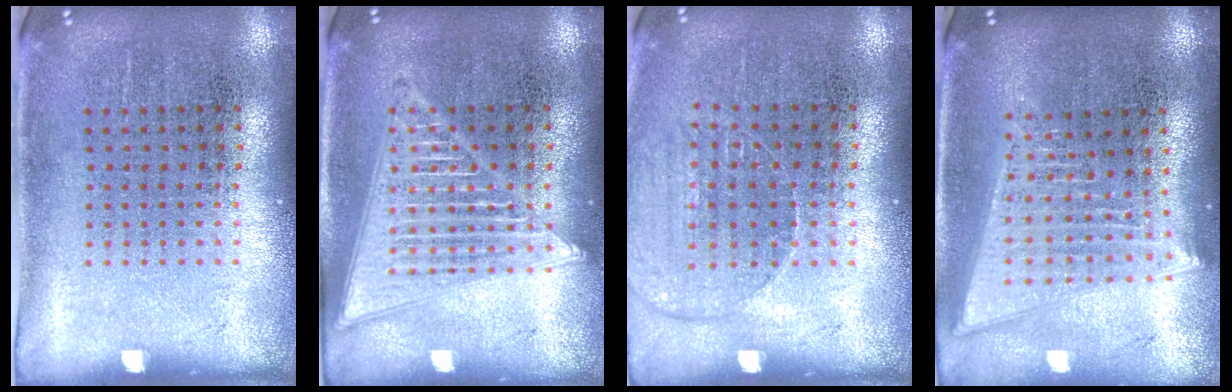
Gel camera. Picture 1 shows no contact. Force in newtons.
{"total": 3.2, "press": 3.2, "slide": 0.2}
{"total": 1.2, "press": 1.2, "slide": 0.1}
{"total": 2.0, "press": 1.7, "slide": 1.0}